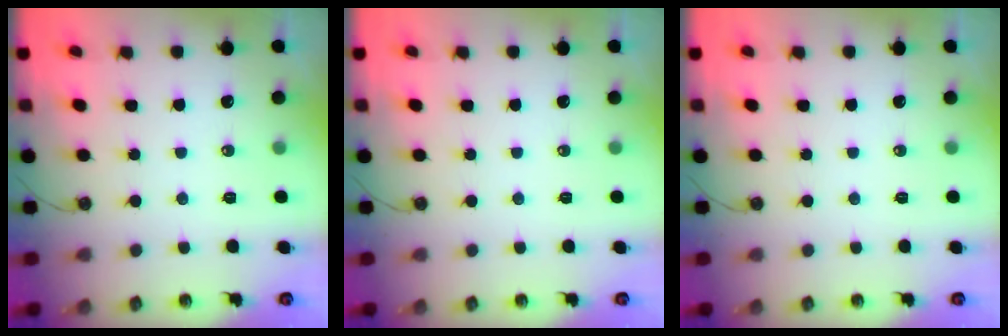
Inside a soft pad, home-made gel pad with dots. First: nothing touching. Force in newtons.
{"total": 0.0}
{"total": 0.0}